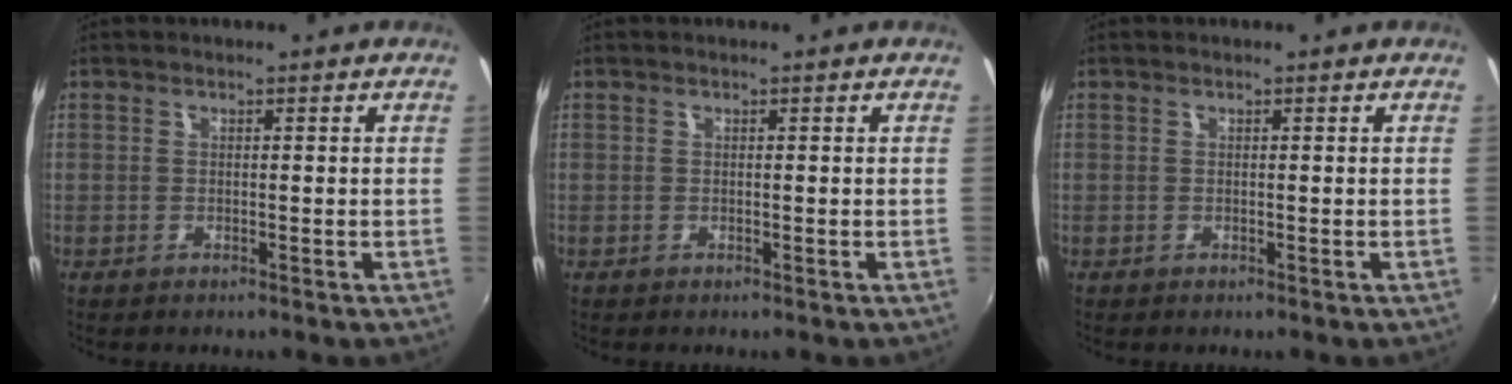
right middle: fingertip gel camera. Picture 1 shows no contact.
{"total": 0.0}
{"total": 0.0}